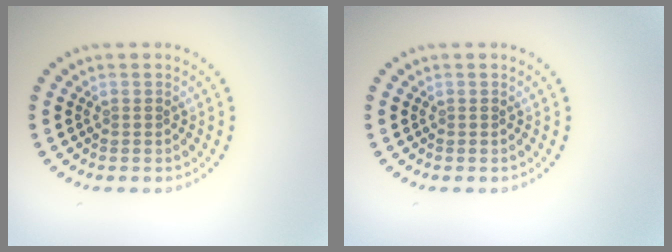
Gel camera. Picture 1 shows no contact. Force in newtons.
{"total": 0.0}